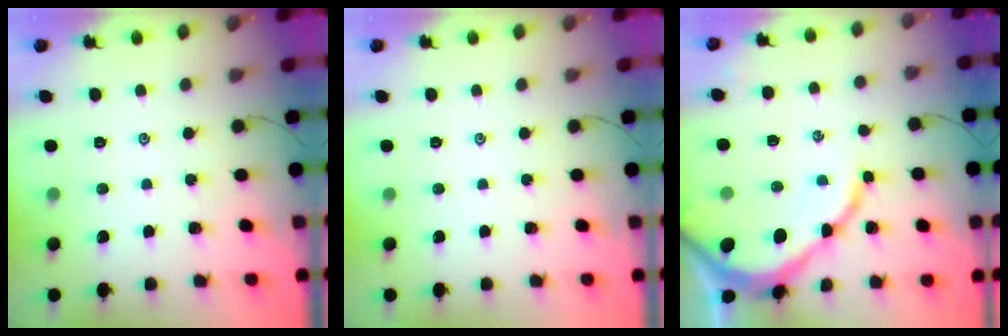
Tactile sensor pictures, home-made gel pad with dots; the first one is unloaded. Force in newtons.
{"total": 0.0}
{"total": 11.7, "press": 11.7, "slide": 1.3}